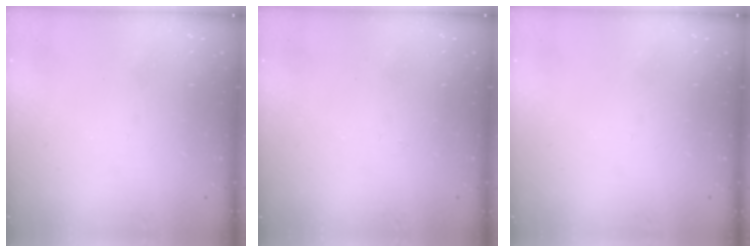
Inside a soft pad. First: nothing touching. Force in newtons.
{"total": 2.8, "press": 2.8, "slide": 0.4}
{"total": 0.0}